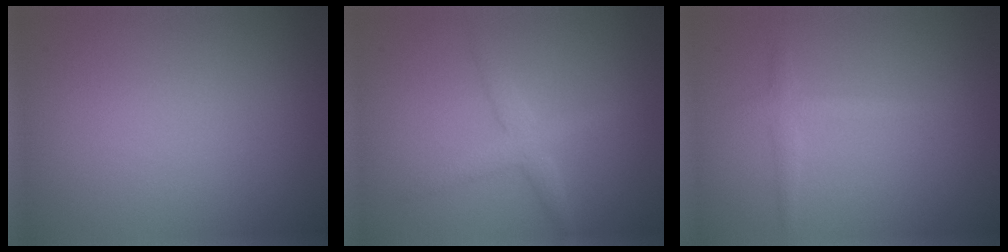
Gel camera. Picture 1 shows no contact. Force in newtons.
{"total": 2.3, "press": 2.3, "slide": 0.1}
{"total": 1.4, "press": 1.4, "slide": 0.1}